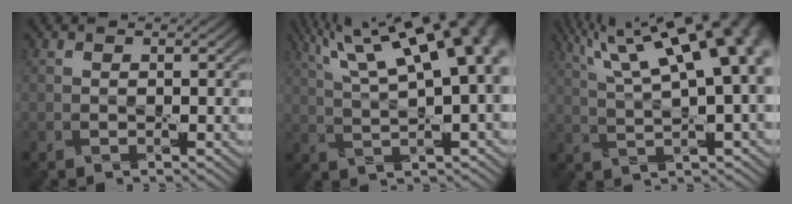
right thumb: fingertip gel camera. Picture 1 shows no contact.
{"total": 18.7, "force": [8.0, 6.8, 15.5], "torque": [-0.238, 0.063, 0.119]}
{"total": 18.6, "force": [8.2, 6.3, 15.5], "torque": [-0.235, 0.061, 0.120]}